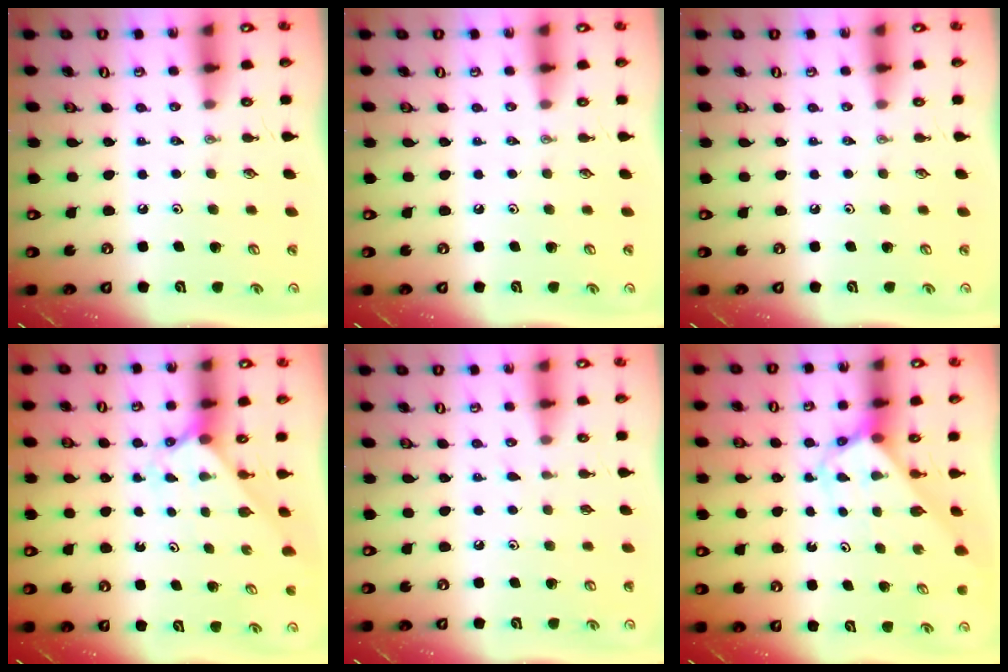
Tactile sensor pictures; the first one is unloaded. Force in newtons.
{"total": 0.0}
{"total": 0.0}
{"total": 1.9, "press": 1.9, "slide": 0.2}
{"total": 5.1, "press": 5.0, "slide": 0.5}
{"total": 3.3, "press": 3.3, "slide": 0.1}